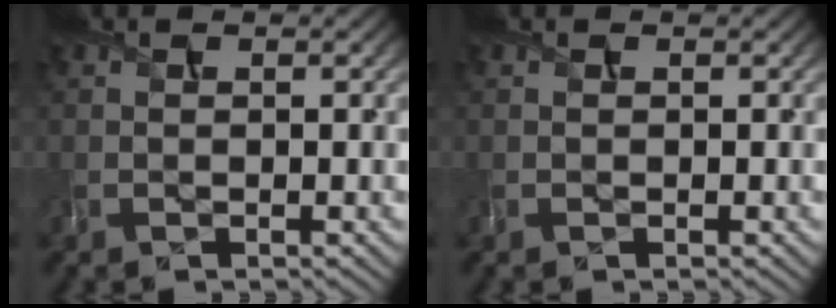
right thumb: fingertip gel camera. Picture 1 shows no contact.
{"total": 0.0}